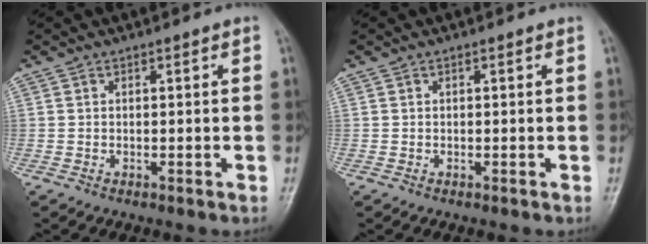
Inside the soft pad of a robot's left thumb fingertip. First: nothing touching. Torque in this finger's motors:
{"motor_torque": [0.00, 0.00, -0.02, -0.02, 0.00]}